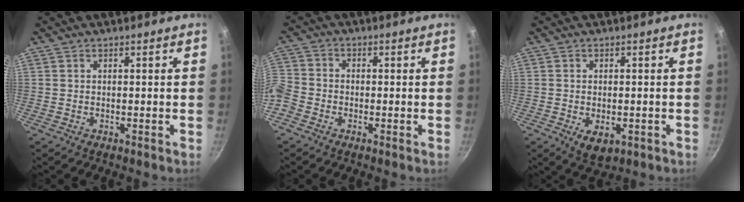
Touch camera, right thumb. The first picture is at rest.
{"total": 7.6, "force": [-3.3, 5.9, 3.5], "torque": [-0.084, 0.022, -0.086]}
{"total": 5.1, "force": [-1.5, 3.0, 3.9], "torque": [-0.052, -0.007, -0.013]}